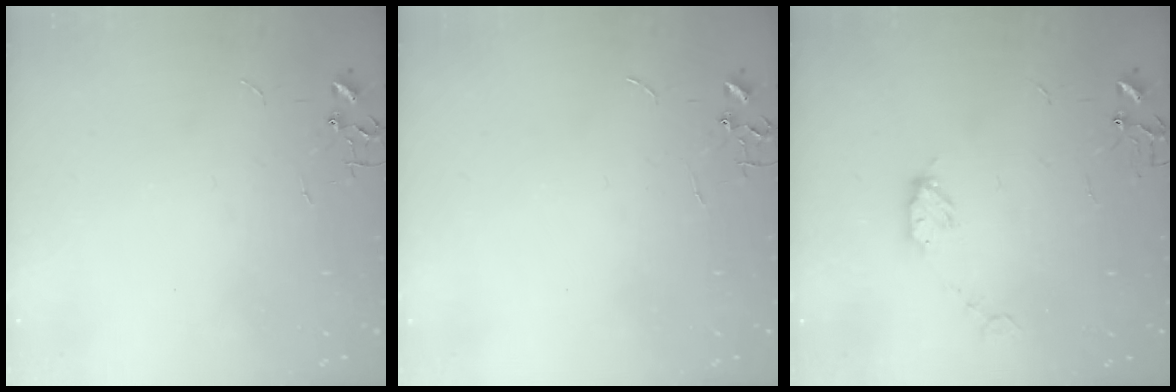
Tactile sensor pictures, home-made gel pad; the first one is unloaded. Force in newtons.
{"total": 0.0}
{"total": 4.4, "press": 4.3, "slide": 0.5}